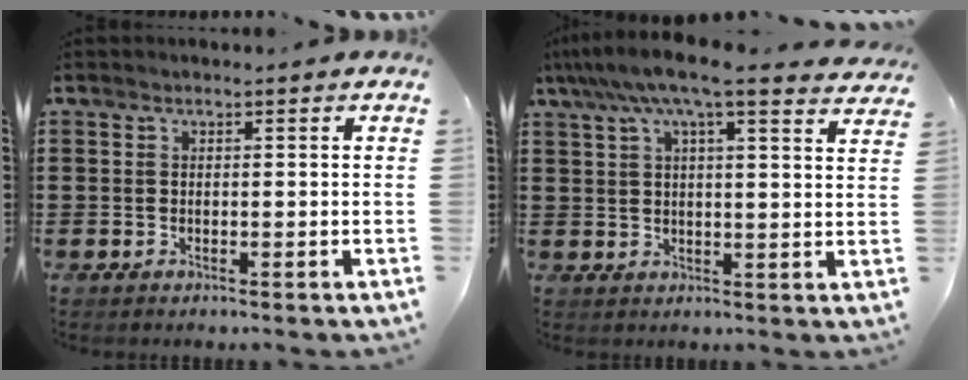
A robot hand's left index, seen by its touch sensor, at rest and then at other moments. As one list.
[{"total": 7.9, "force": [6.4, 0.4, 4.6], "torque": [-0.110, -0.019, 0.113]}]